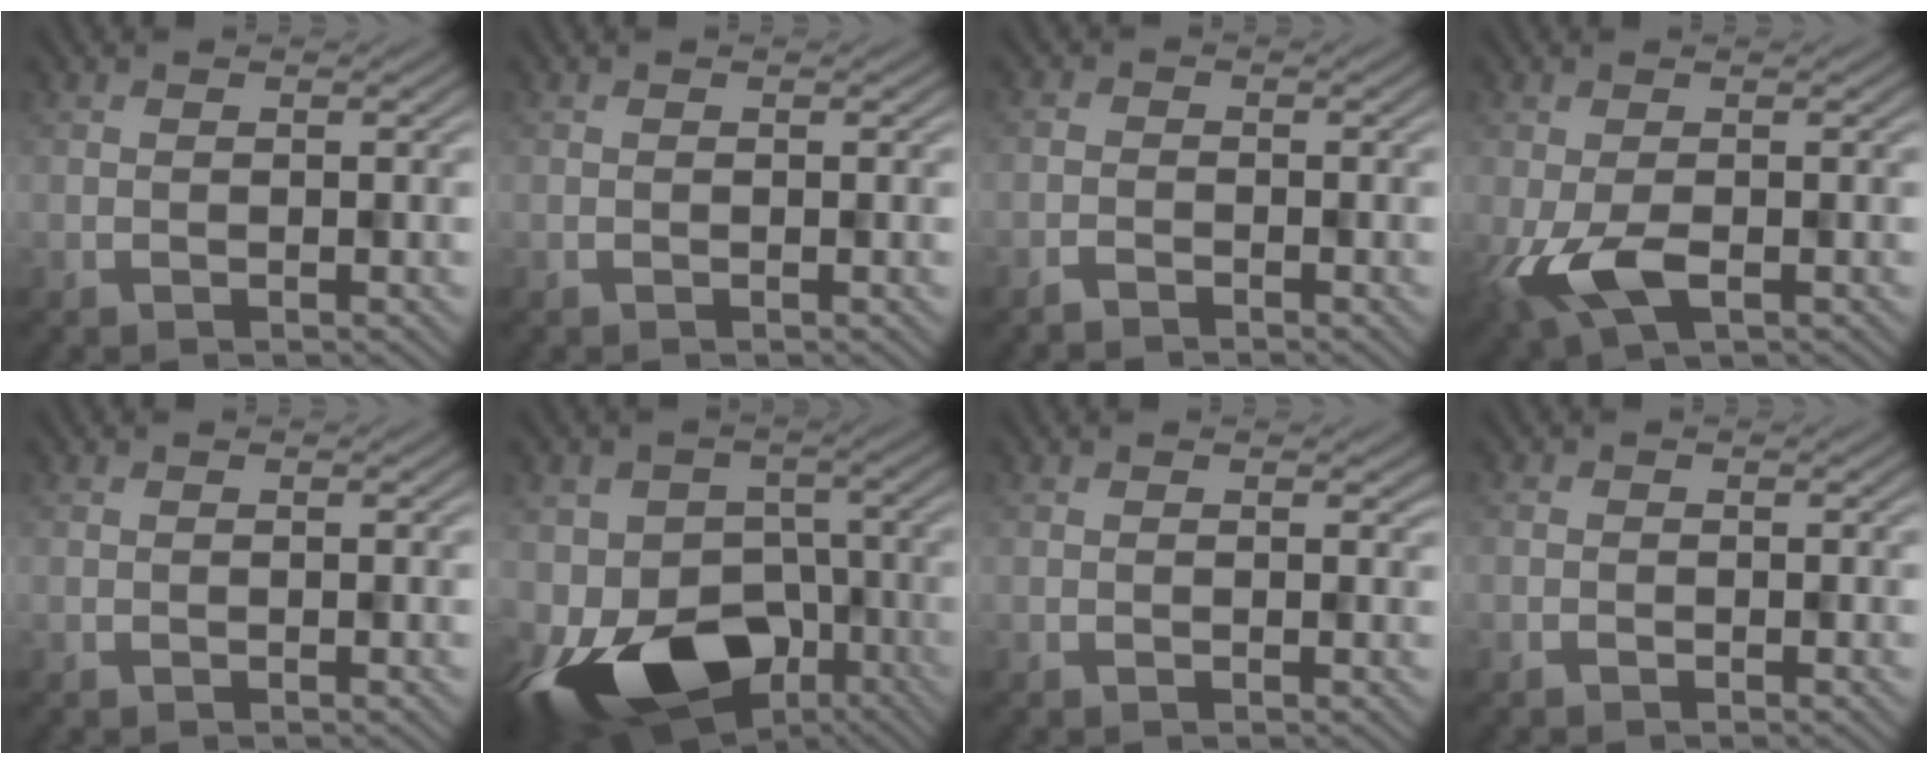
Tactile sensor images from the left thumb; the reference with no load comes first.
{"total": 0.0}
{"total": 1.5, "force": [-1.3, 0.4, -0.4], "torque": [0.011, 0.001, -0.026]}
{"total": 7.1, "force": [-2.7, 3.1, 5.8], "torque": [-0.124, -0.012, -0.042]}
{"total": 0.0}
{"total": 16.8, "force": [-8.6, 10.6, 9.9], "torque": [-0.162, -0.034, -0.117]}
{"total": 0.6, "force": [0.2, -0.1, -0.5], "torque": [0.010, 0.001, 0.005]}
{"total": 0.8, "force": [-0.5, 0.3, -0.4], "torque": [0.012, -0.001, -0.008]}